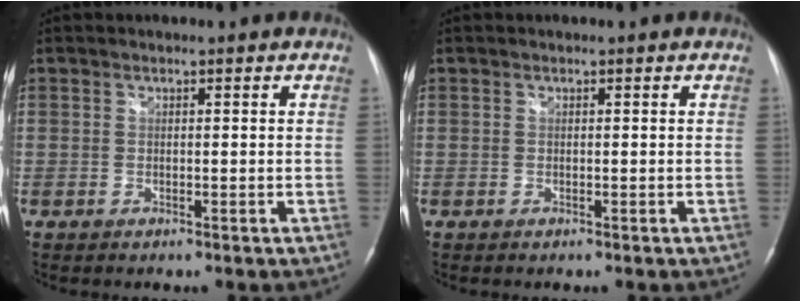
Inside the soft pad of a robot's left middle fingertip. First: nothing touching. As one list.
[{"total": 0.0}]